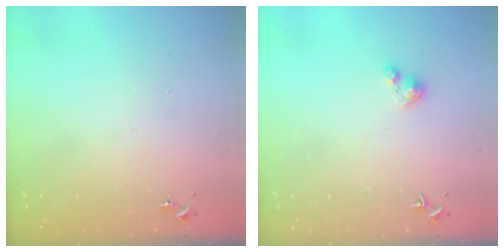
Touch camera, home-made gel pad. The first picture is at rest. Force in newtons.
{"total": 2.4, "press": 2.4, "slide": 0.2}